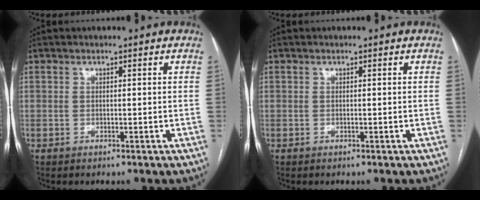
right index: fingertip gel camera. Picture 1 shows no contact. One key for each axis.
{"total": 0.0}